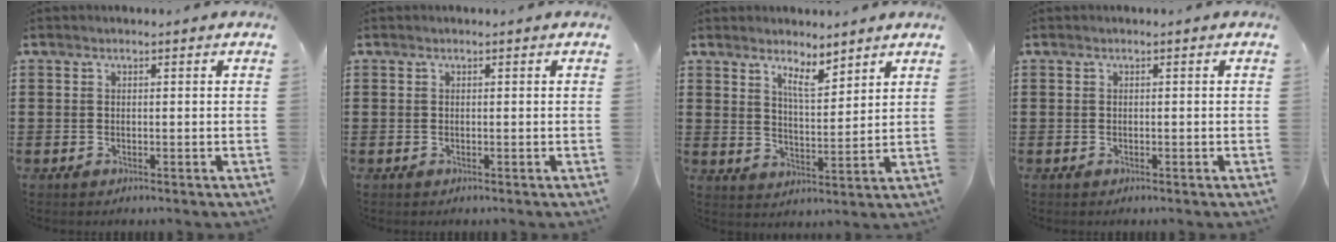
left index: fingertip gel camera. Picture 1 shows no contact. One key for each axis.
{"total": 0.0}
{"total": 5.4, "fx": 4.6, "fy": 1.3, "fz": 2.5, "tx": -0.044, "ty": -0.022, "tz": 0.078}
{"total": 0.0}